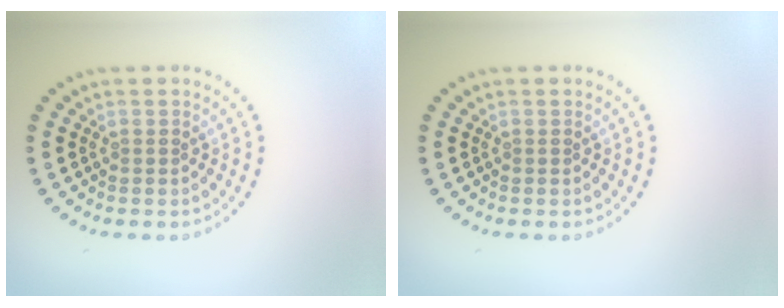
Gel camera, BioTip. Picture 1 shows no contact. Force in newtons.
{"total": 0.0}